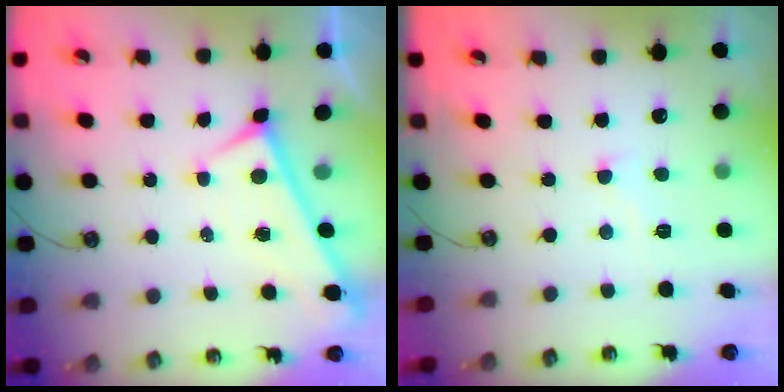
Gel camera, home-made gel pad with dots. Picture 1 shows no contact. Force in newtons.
{"total": 2.6, "press": 2.6, "slide": 0.6}